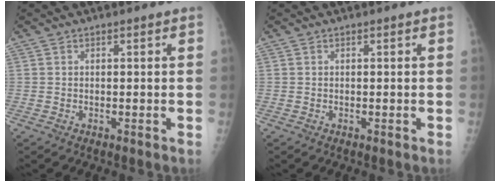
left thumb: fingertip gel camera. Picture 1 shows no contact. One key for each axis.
{"total": 0.0}